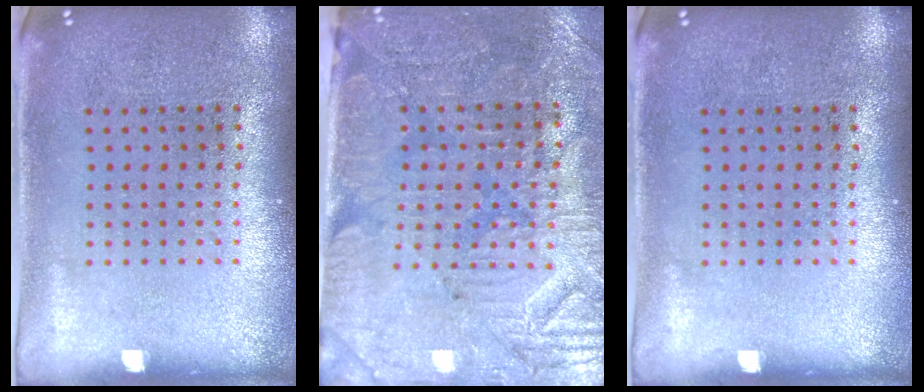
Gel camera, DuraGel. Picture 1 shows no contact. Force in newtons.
{"total": 3.5, "press": 3.3, "slide": 1.2}
{"total": 0.0}